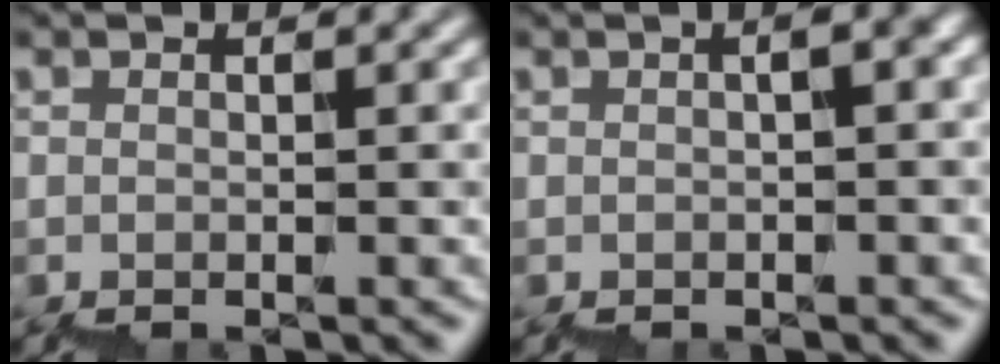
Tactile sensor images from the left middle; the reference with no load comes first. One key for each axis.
{"total": 2.3, "fx": -0.6, "fy": 0.8, "fz": 2.1, "tx": -0.019, "ty": 0.010, "tz": 0.001}